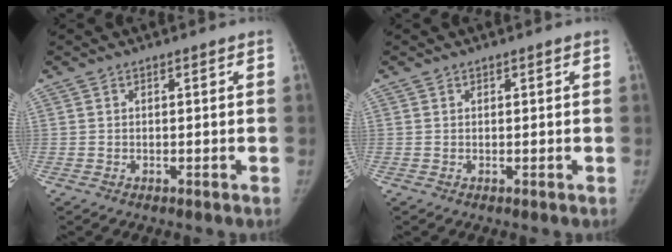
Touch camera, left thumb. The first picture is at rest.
{"total": 0.0}